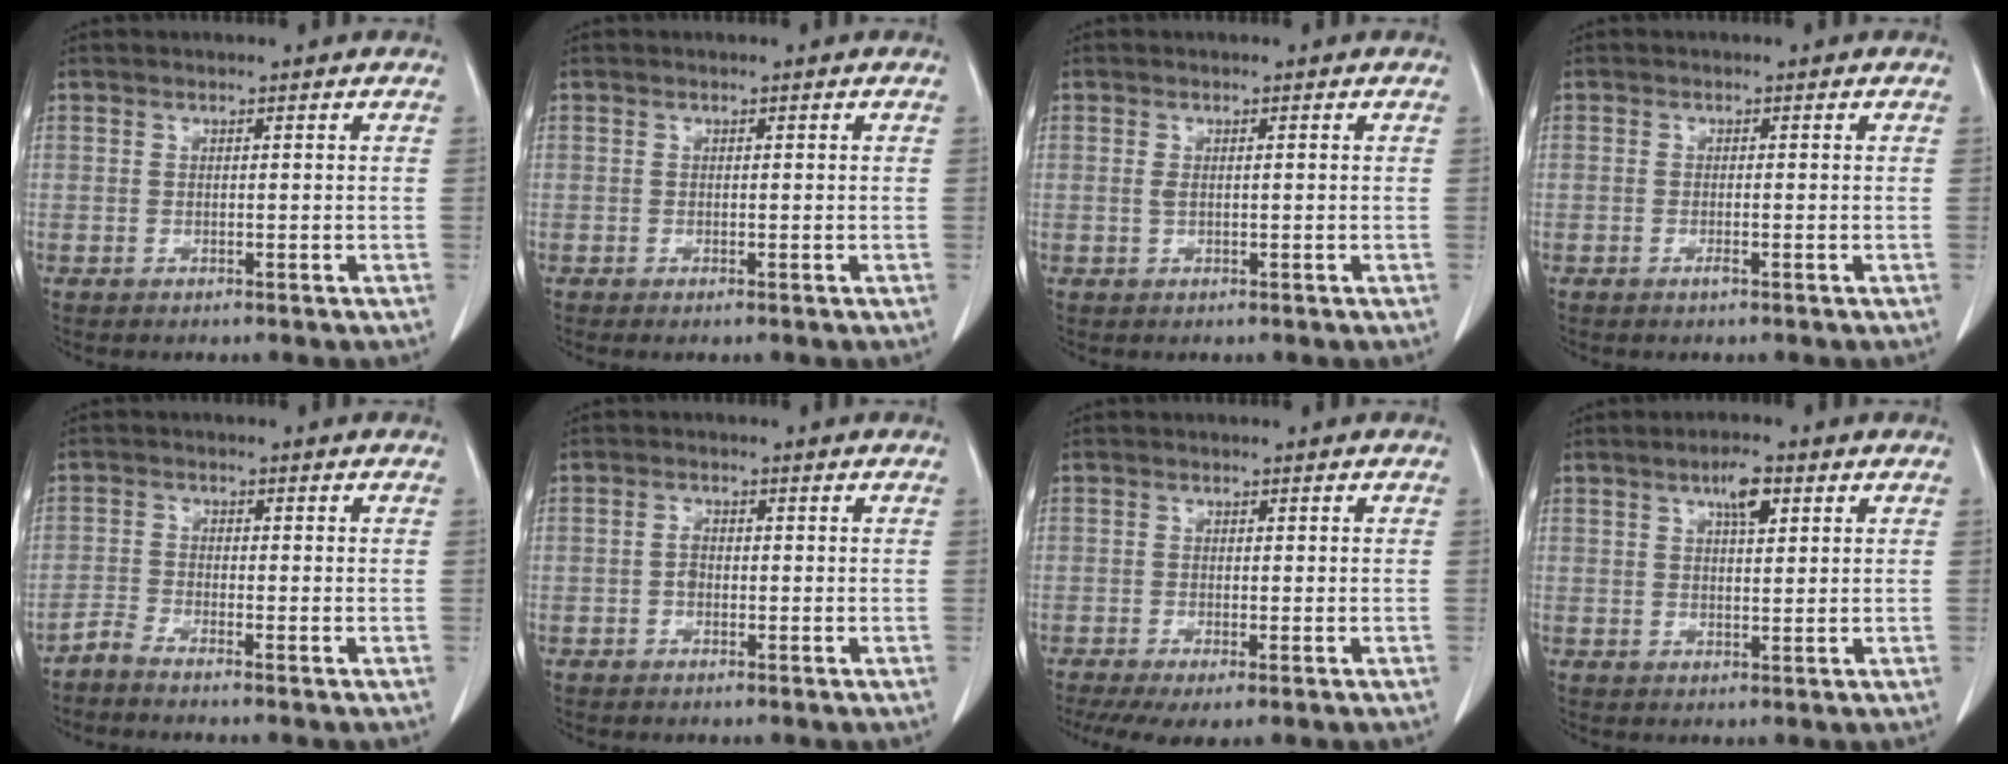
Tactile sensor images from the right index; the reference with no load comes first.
{"total": 0.9, "force": [-0.2, 0.4, 0.8], "torque": [-0.021, -0.002, -0.001]}
{"total": 1.5, "force": [0.0, 0.8, 1.3], "torque": [-0.033, 0.005, 0.003]}
{"total": 1.3, "force": [-0.6, 0.4, 1.1], "torque": [-0.020, 0.000, -0.008]}
{"total": 2.3, "force": [-1.9, 0.2, 1.1], "torque": [-0.029, 0.006, -0.042]}
{"total": 1.9, "force": [-0.4, 1.3, 1.3], "torque": [-0.022, 0.007, -0.009]}
{"total": 7.0, "force": [-3.5, 2.6, 5.5], "torque": [-0.107, -0.012, -0.055]}
{"total": 4.7, "force": [2.3, 1.6, 3.8], "torque": [-0.070, 0.003, 0.040]}